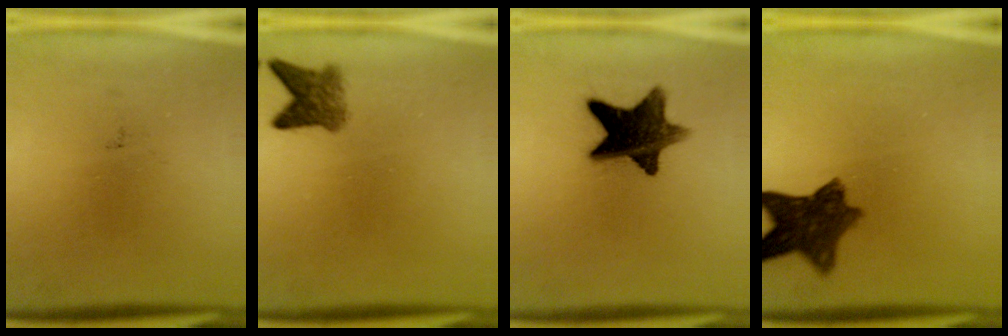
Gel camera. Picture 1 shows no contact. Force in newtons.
{"total": 3.7}
{"total": 12.3}
{"total": 9.2}